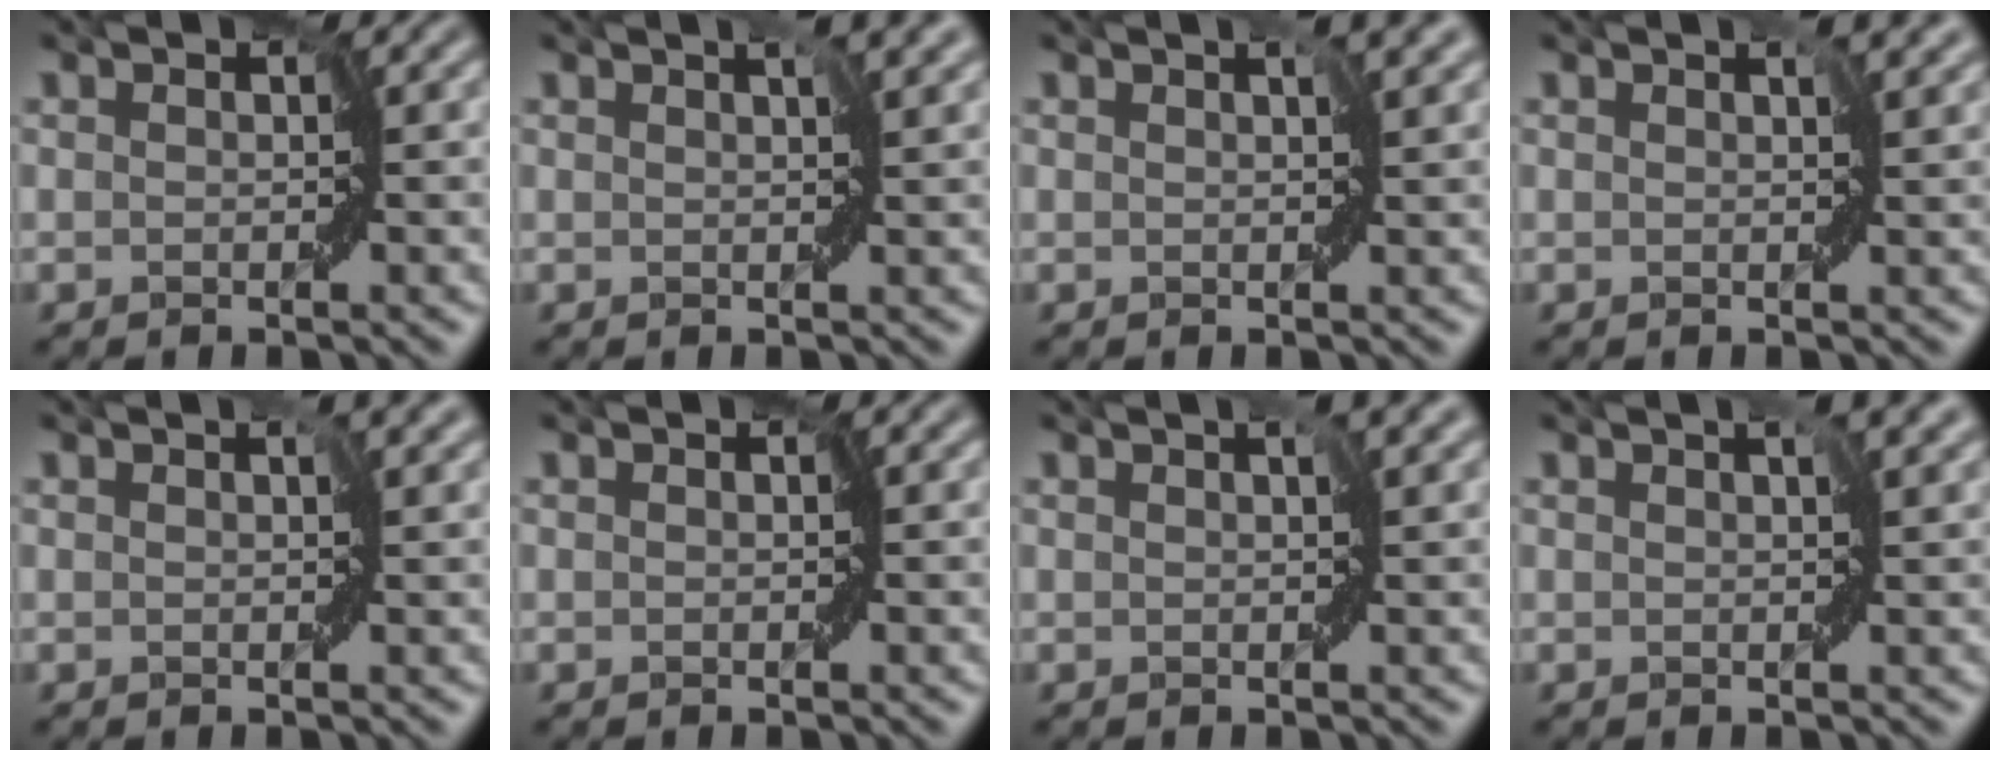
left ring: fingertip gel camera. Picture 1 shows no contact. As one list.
[{"total": 2.6, "force": [1.3, 0.7, 2.1], "torque": [-0.033, 0.005, 0.023]}, {"total": 2.3, "force": [1.1, 0.7, 1.9], "torque": [-0.029, 0.006, 0.020]}, {"total": 2.1, "force": [1.1, 0.9, 1.6], "torque": [-0.020, 0.005, 0.016]}, {"total": 1.2, "force": [0.6, 0.3, 0.9], "torque": [-0.014, 0.005, 0.012]}, {"total": 0.0}, {"total": 1.5, "force": [0.7, 0.2, 1.3], "torque": [-0.022, 0.007, 0.015]}, {"total": 2.0, "force": [1.0, 0.4, 1.6], "torque": [-0.027, 0.007, 0.018]}]